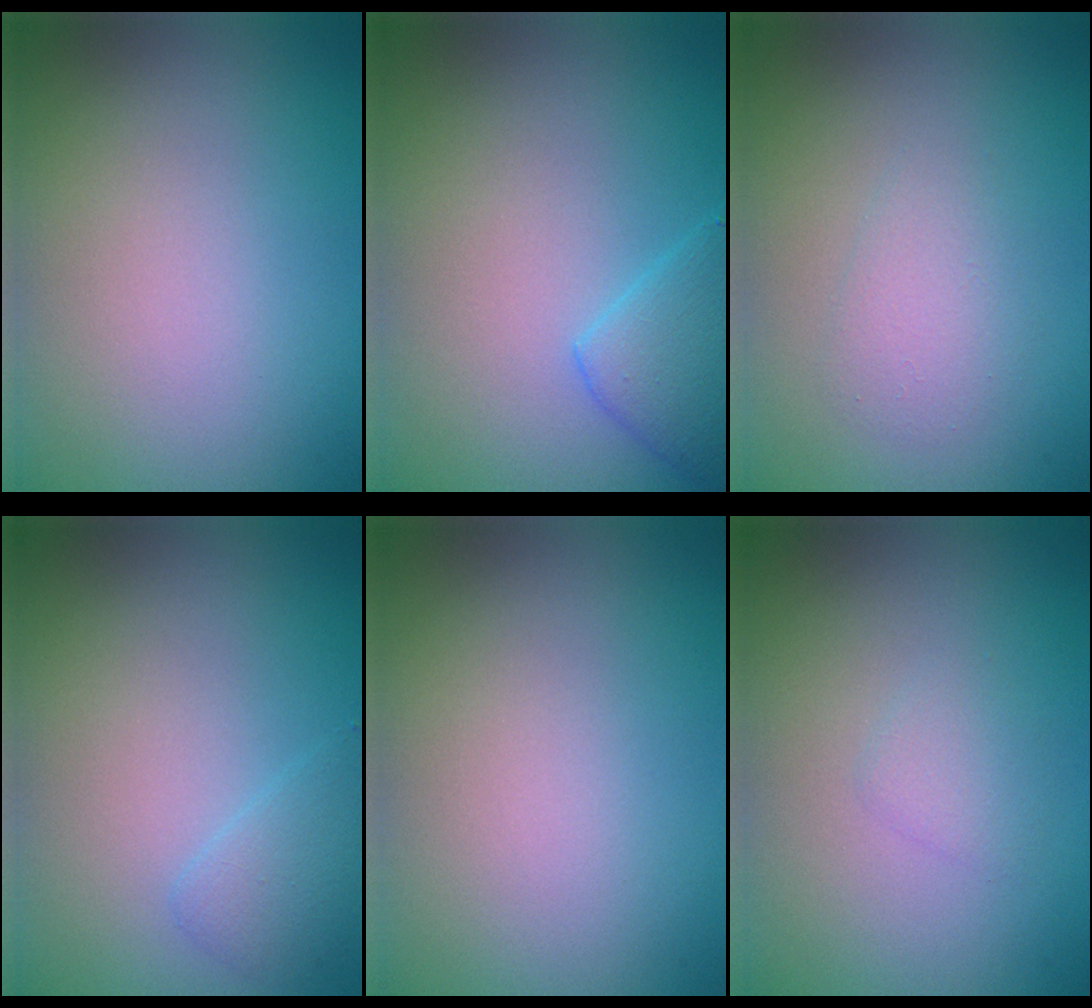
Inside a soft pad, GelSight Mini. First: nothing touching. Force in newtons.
{"total": 3.1, "press": 3.1, "slide": 0.2}
{"total": 1.8, "press": 1.8, "slide": 0.1}
{"total": 1.7, "press": 1.7, "slide": 0.1}
{"total": 0.0}
{"total": 1.1, "press": 1.1, "slide": 0.0}